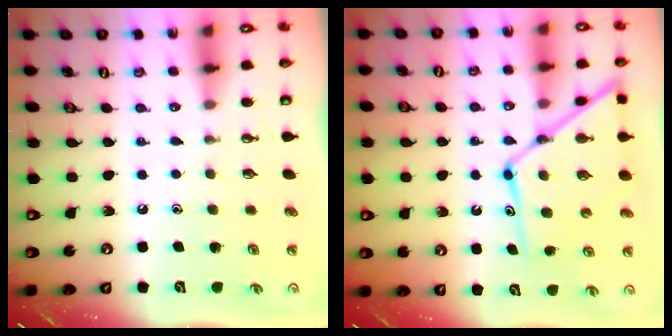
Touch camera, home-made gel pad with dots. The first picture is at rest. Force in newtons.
{"total": 14.7, "press": 14.6, "slide": 1.3}